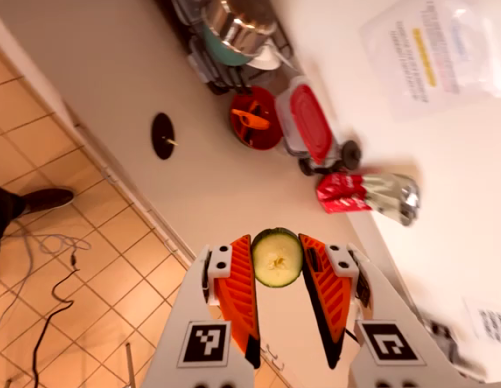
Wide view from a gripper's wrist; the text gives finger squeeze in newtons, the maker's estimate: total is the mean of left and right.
{"total": 6.5, "left": 6.1, "right": 7.0}